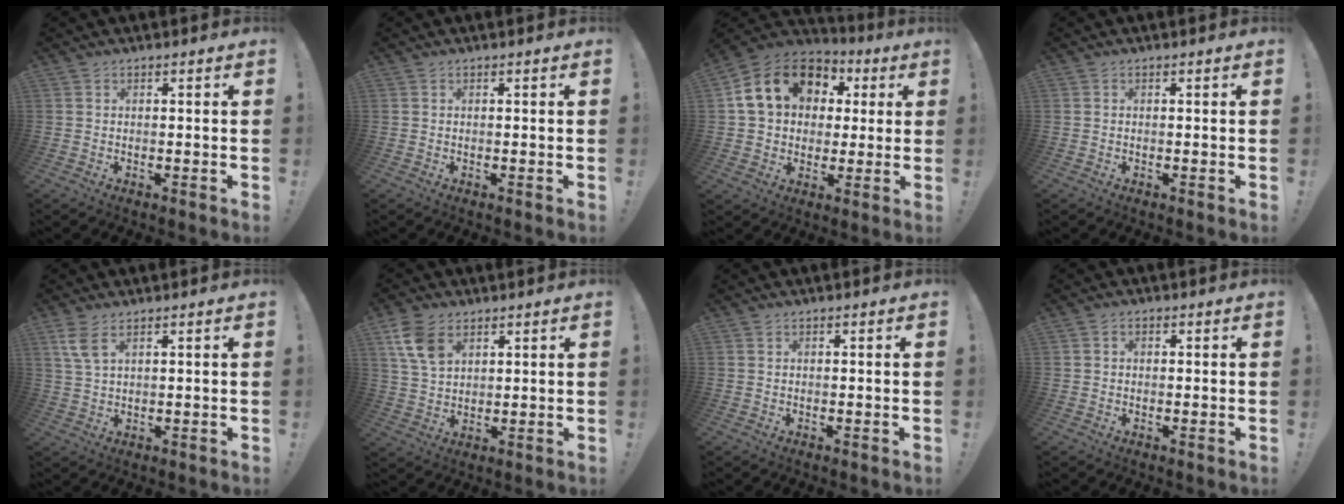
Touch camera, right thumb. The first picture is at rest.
{"total": 0.0}
{"total": 16.7, "force": [5.7, 13.0, 8.8], "torque": [-0.135, -0.011, 0.118]}
{"total": 0.0}
{"total": 5.3, "force": [2.9, 1.8, 4.1], "torque": [-0.077, -0.008, 0.054]}
{"total": 9.6, "force": [5.0, 6.0, 5.6], "torque": [-0.105, -0.011, 0.098]}
{"total": 0.0}
{"total": 1.0, "force": [-0.1, 0.9, 0.5], "torque": [-0.003, 0.001, -0.002]}